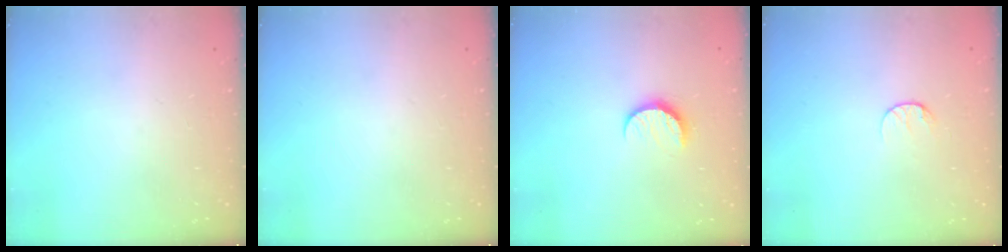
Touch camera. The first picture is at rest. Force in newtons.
{"total": 0.0}
{"total": 7.3, "press": 7.3, "slide": 0.4}
{"total": 7.6, "press": 7.6, "slide": 0.7}